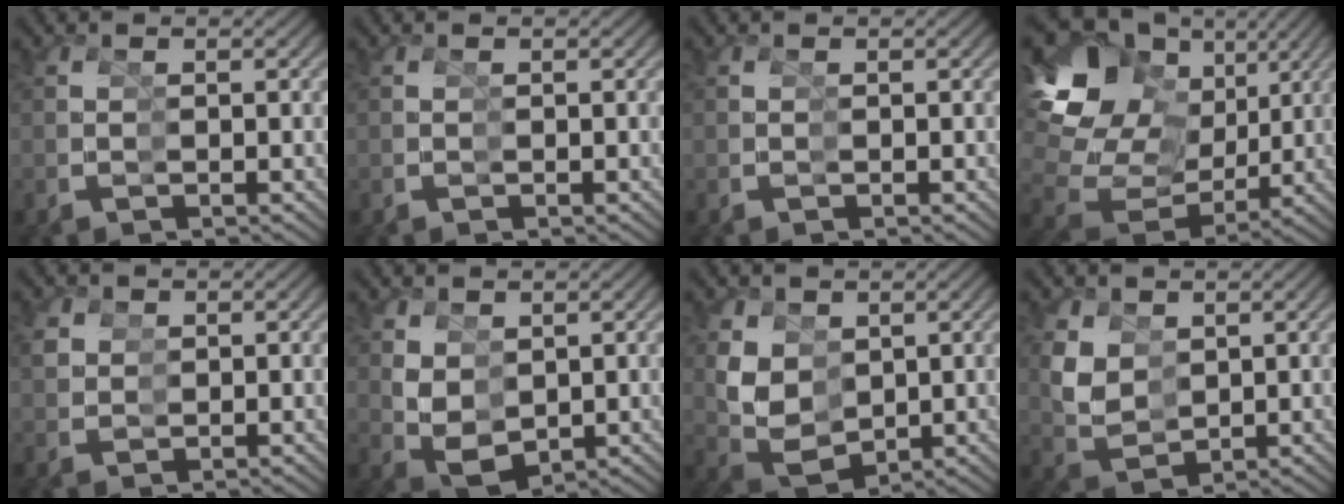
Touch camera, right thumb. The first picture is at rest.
{"total": 0.0}
{"total": 0.0}
{"total": 13.2, "force": [3.9, 9.6, 8.1], "torque": [-0.154, 0.013, 0.055]}
{"total": 2.0, "force": [1.7, 0.6, -0.9], "torque": [0.011, 0.003, 0.031]}
{"total": 5.6, "force": [0.5, 4.3, 3.6], "torque": [-0.087, -0.021, 0.024]}
{"total": 6.7, "force": [1.3, 5.4, 3.7], "torque": [-0.110, -0.024, 0.033]}
{"total": 4.2, "force": [1.8, 3.3, 1.7], "torque": [-0.069, -0.017, 0.040]}